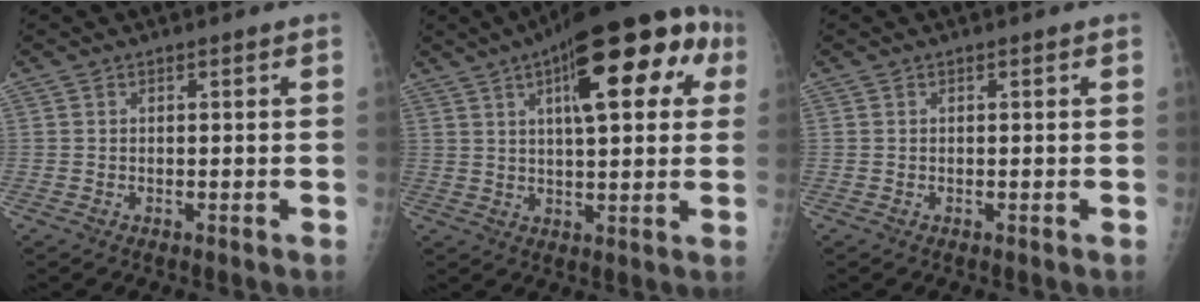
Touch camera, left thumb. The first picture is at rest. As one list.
[{"total": 21.1, "force": [7.7, 7.7, 18.1], "torque": [-0.235, 0.021, 0.105]}, {"total": 0.0}]